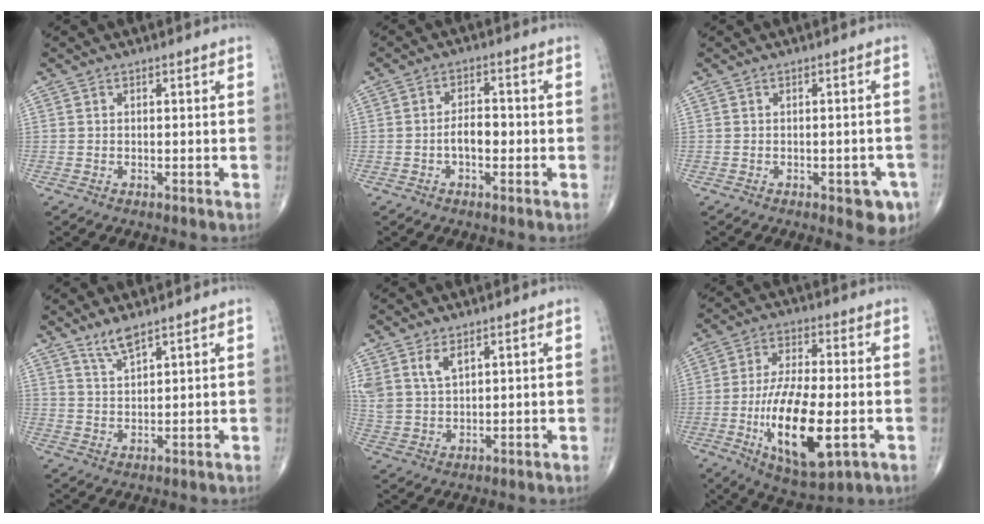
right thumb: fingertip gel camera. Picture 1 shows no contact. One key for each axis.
{"total": 4.4, "fx": -1.0, "fy": 2.4, "fz": 3.6, "tx": -0.055, "ty": 0.016, "tz": -0.021}
{"total": 5.2, "fx": -2.3, "fy": 2.3, "fz": 4.1, "tx": -0.029, "ty": 0.006, "tz": -0.022}
{"total": 4.0, "fx": 3.2, "fy": 0.6, "fz": 2.3, "tx": -0.048, "ty": -0.021, "tz": 0.066}
{"total": 5.7, "fx": 3.3, "fy": 2.8, "fz": 3.6, "tx": -0.071, "ty": -0.014, "tz": 0.076}
{"total": 17.2, "fx": -4.3, "fy": 6.4, "fz": 15.4, "tx": -0.276, "ty": -0.001, "tz": -0.063}